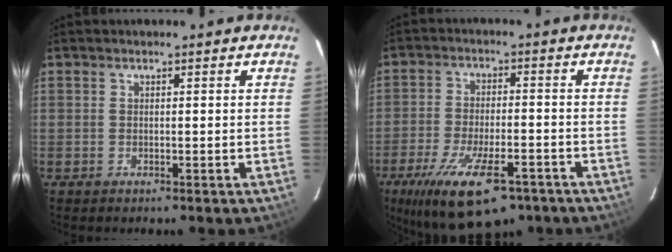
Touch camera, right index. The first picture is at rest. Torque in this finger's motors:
{"motor_torque": [1.50, -0.64, 0.71, 0.15]}